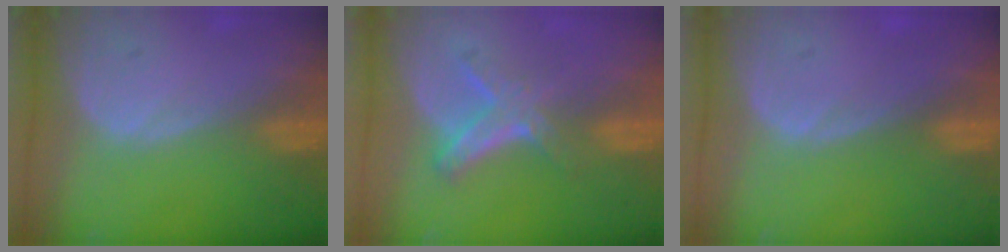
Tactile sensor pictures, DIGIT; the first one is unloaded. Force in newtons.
{"total": 5.8, "press": 5.2, "slide": 2.7}
{"total": 0.7, "press": 0.1, "slide": 0.7}